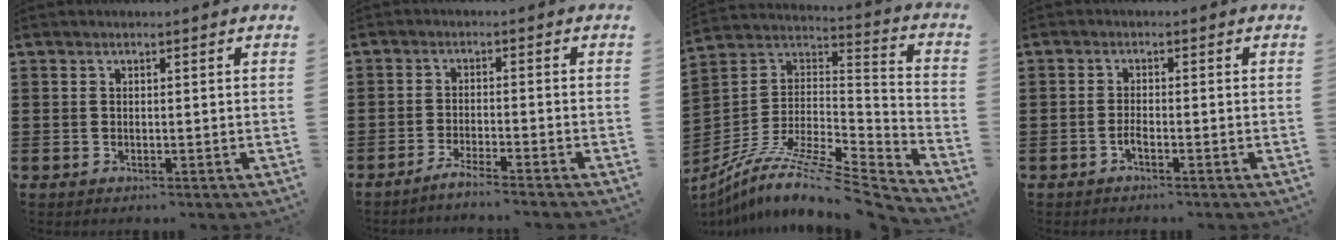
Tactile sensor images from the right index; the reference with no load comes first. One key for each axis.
{"total": 2.6, "fx": -2.4, "fy": -0.6, "fz": 0.7, "tx": -0.013, "ty": -0.001, "tz": -0.046}
{"total": 10.1, "fx": -8.0, "fy": 1.1, "fz": 6.1, "tx": -0.114, "ty": -0.003, "tz": -0.159}
{"total": 1.6, "fx": -1.0, "fy": 0.2, "fz": 1.2, "tx": -0.030, "ty": -0.006, "tz": -0.020}